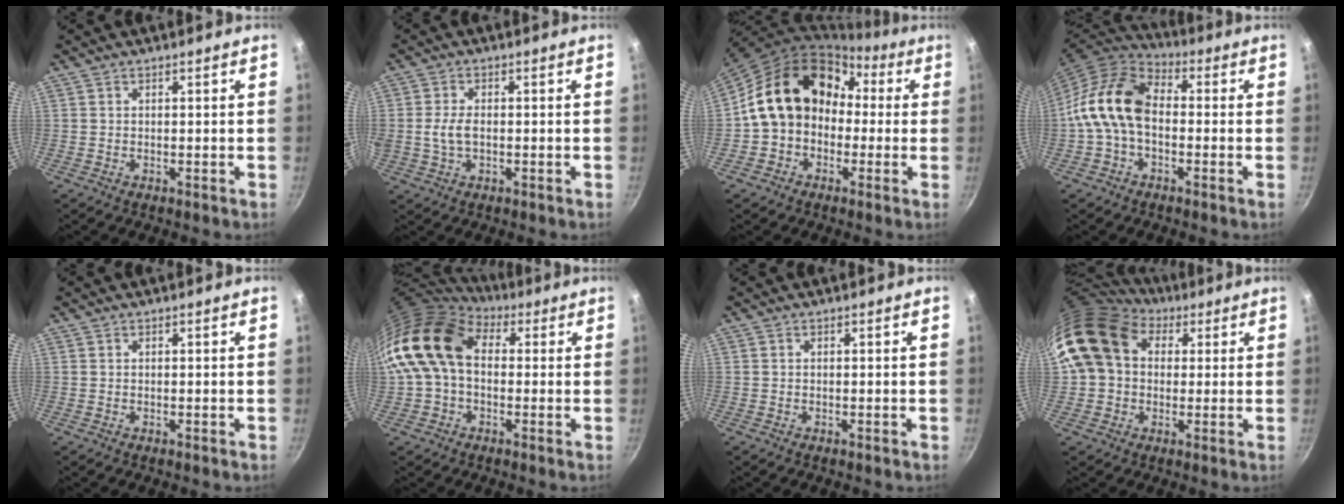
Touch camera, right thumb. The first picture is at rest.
{"total": 4.2, "force": [-0.3, 2.6, 3.3], "torque": [-0.062, 0.005, -0.005]}
{"total": 16.4, "force": [0.4, 13.2, 9.7], "torque": [-0.125, 0.063, -0.004]}
{"total": 13.3, "force": [-1.0, 8.8, 9.9], "torque": [-0.170, 0.037, -0.039]}
{"total": 0.0}
{"total": 15.0, "force": [1.5, 10.8, 10.4], "torque": [-0.177, 0.027, 0.009]}
{"total": 0.0}
{"total": 14.1, "force": [3.9, 11.2, 7.6], "torque": [-0.116, 0.020, 0.055]}